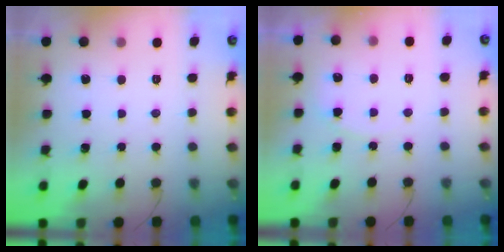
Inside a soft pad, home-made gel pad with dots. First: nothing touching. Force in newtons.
{"total": 5.1, "press": 5.1, "slide": 0.3}